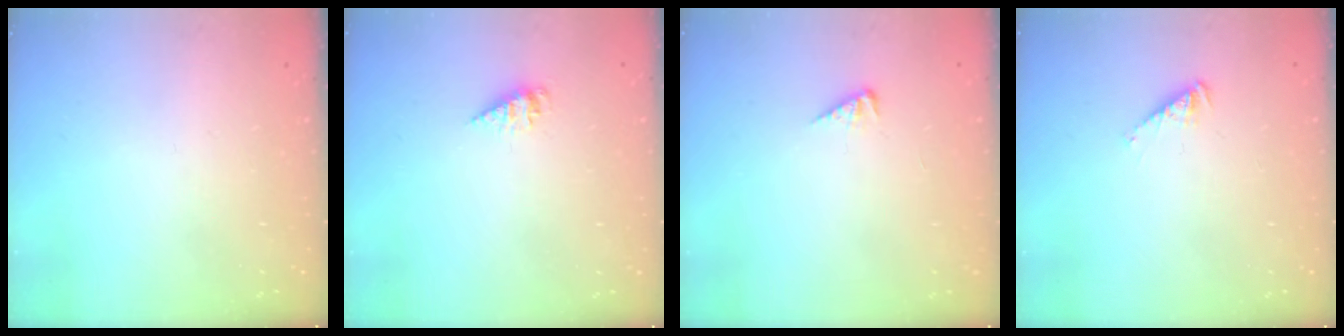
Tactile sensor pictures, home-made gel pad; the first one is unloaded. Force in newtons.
{"total": 2.1, "press": 2.1, "slide": 0.2}
{"total": 2.5, "press": 2.5, "slide": 0.4}
{"total": 1.4, "press": 1.3, "slide": 0.2}